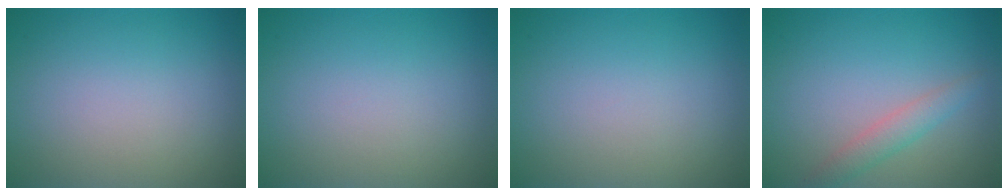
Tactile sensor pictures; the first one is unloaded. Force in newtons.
{"total": 0.0}
{"total": 0.0}
{"total": 2.0, "press": 2.0, "slide": 0.0}